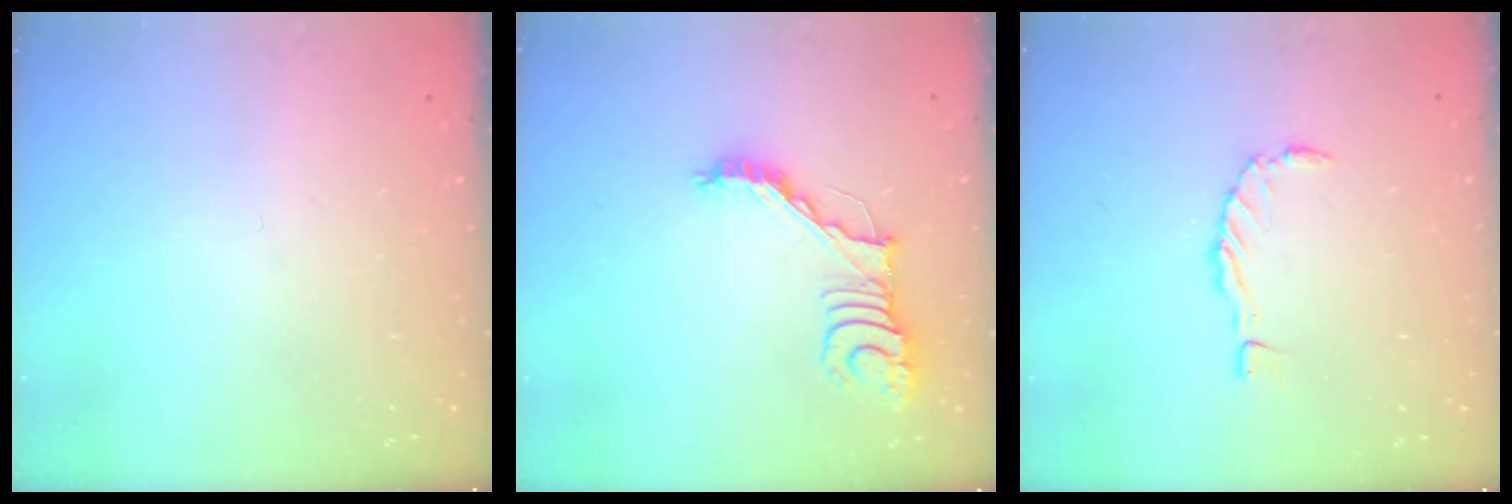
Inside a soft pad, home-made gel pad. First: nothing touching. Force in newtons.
{"total": 12.8, "press": 12.8, "slide": 0.9}
{"total": 0.0}